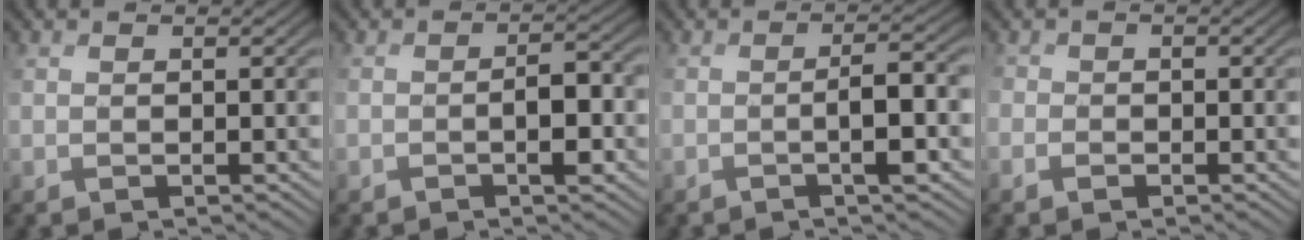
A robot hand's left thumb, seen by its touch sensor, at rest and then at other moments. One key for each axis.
{"total": 3.9, "fx": -1.7, "fy": 1.6, "fz": 3.1, "tx": -0.037, "ty": 0.008, "tz": -0.022}
{"total": 3.9, "fx": -1.5, "fy": 0.4, "fz": 3.6, "tx": -0.052, "ty": 0.010, "tz": -0.023}
{"total": 1.8, "fx": -0.8, "fy": 1.5, "fz": 0.7, "tx": -0.020, "ty": 0.003, "tz": -0.014}